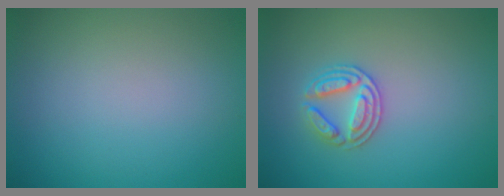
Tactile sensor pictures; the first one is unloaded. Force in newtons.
{"total": 2.8, "press": 2.7, "slide": 0.6}